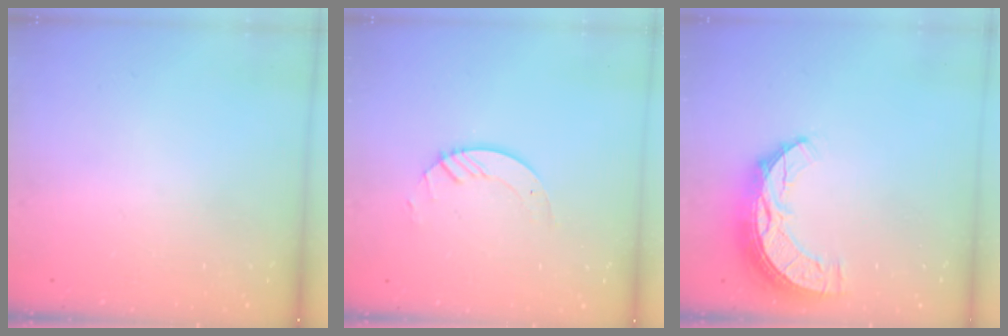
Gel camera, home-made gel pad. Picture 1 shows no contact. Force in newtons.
{"total": 3.1, "press": 3.0, "slide": 0.3}
{"total": 10.4, "press": 10.3, "slide": 0.9}